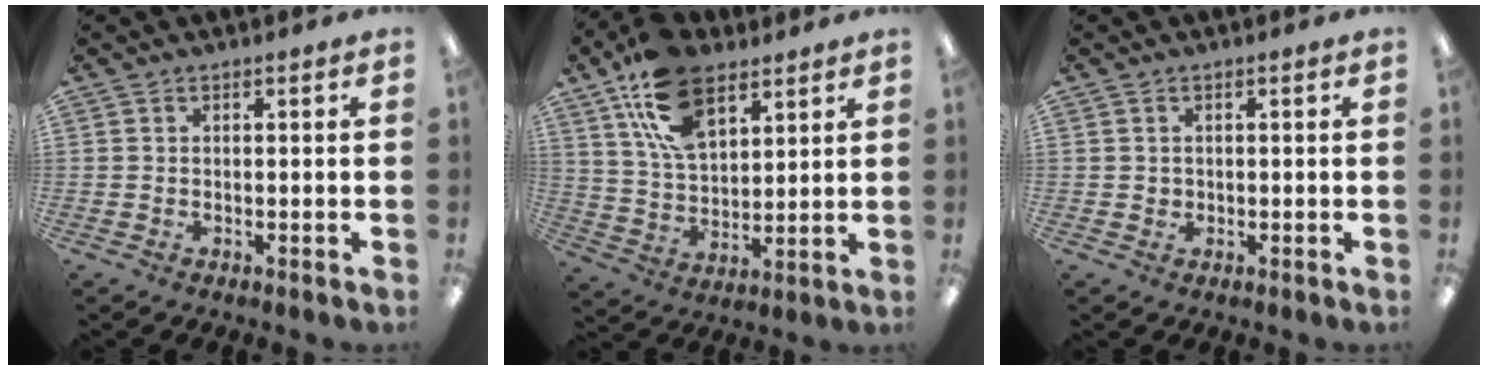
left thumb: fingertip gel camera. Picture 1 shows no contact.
{"total": 16.2, "force": [9.2, 9.1, 9.7], "torque": [-0.188, -0.025, 0.171]}
{"total": 0.9, "force": [0.2, 0.9, 0.1], "torque": [-0.003, 0.004, 0.003]}